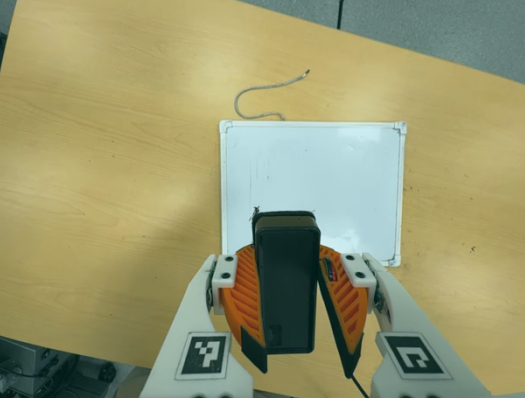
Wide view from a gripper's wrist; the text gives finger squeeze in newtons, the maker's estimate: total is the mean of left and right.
{"total": 9.3, "left": 9.2, "right": 9.3}